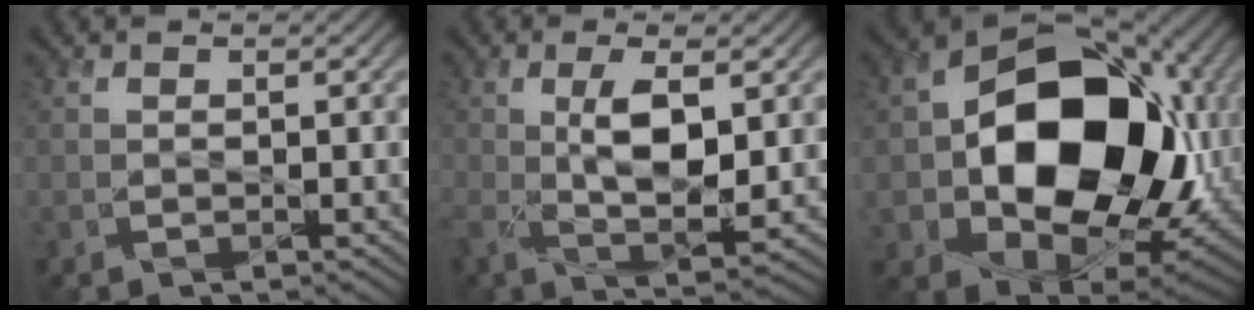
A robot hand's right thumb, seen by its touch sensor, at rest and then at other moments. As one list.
[{"total": 6.1, "force": [1.1, 2.0, 5.7], "torque": [-0.120, 0.001, 0.022]}, {"total": 18.2, "force": [0.8, 13.4, 12.3], "torque": [-0.209, -0.033, 0.036]}]